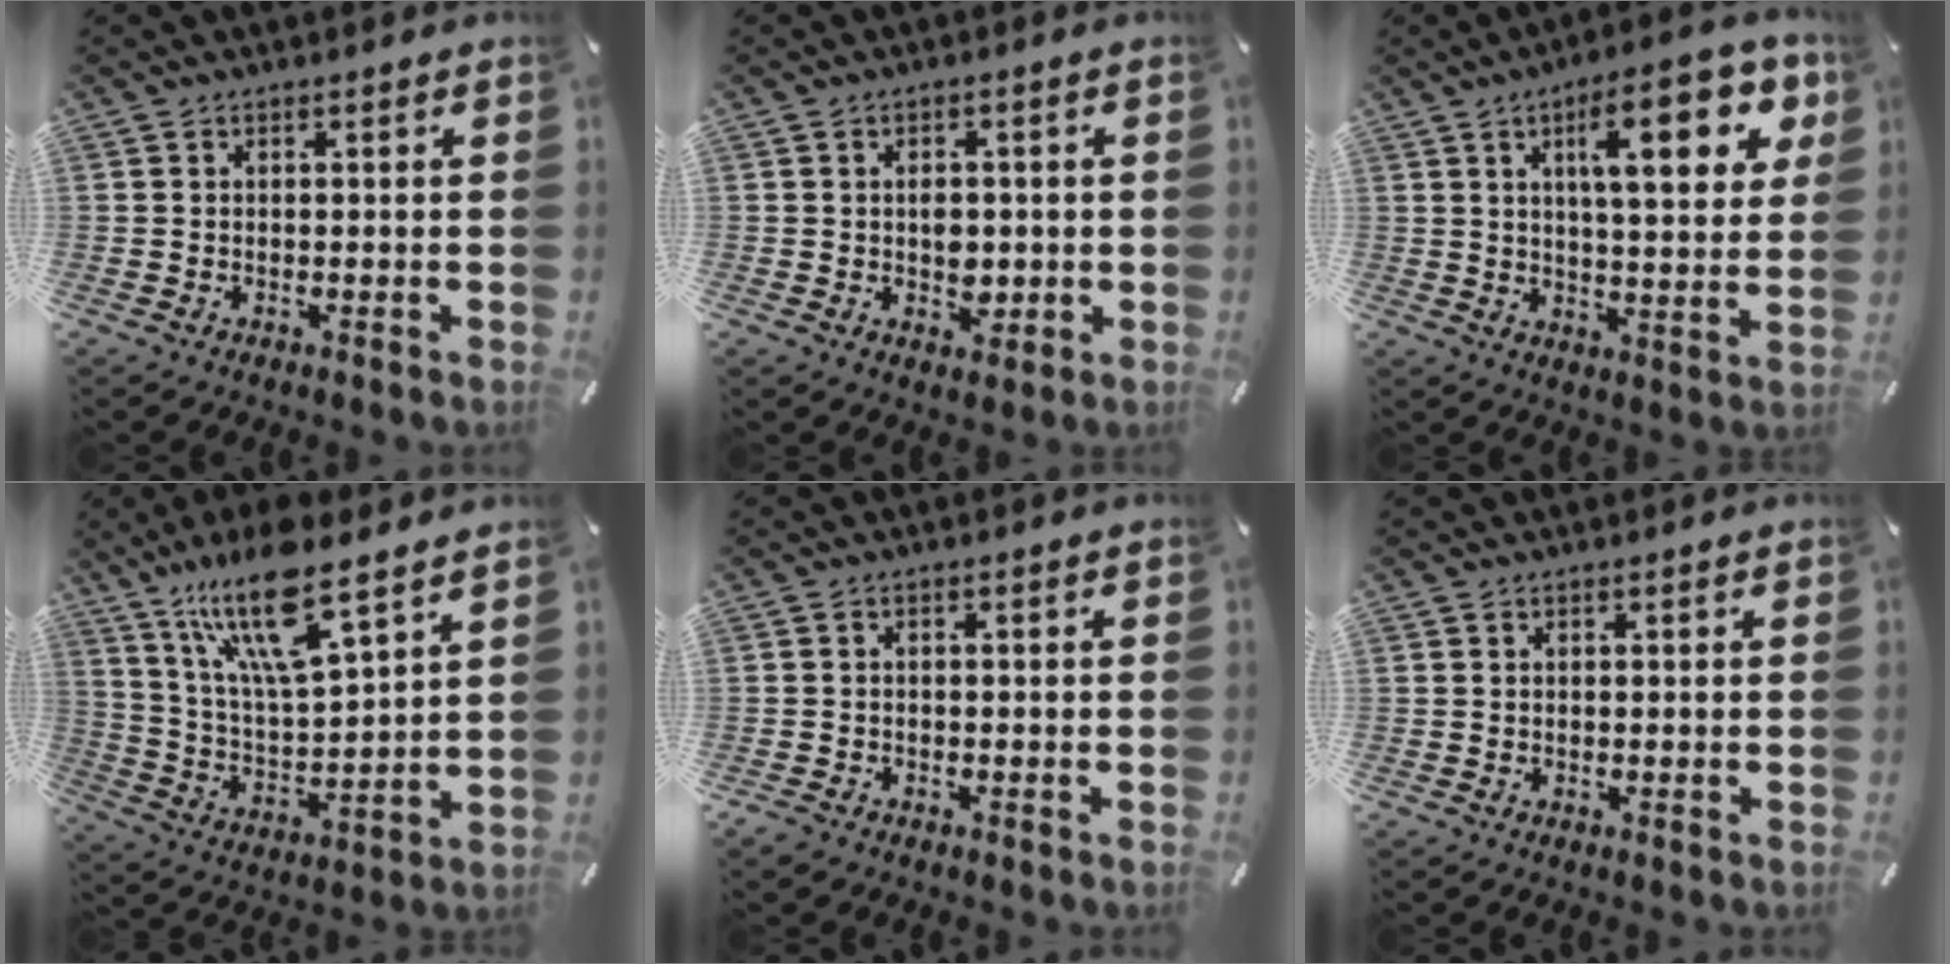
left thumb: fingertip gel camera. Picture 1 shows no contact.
{"total": 4.4, "force": [-0.3, 3.4, 2.8], "torque": [-0.026, -0.003, -0.008]}
{"total": 17.1, "force": [7.1, 5.9, 14.4], "torque": [-0.207, -0.016, 0.104]}
{"total": 17.0, "force": [12.0, 4.3, 11.2], "torque": [-0.228, -0.057, 0.204]}
{"total": 1.5, "force": [-1.1, 0.8, 0.5], "torque": [-0.007, 0.006, -0.023]}
{"total": 0.0}